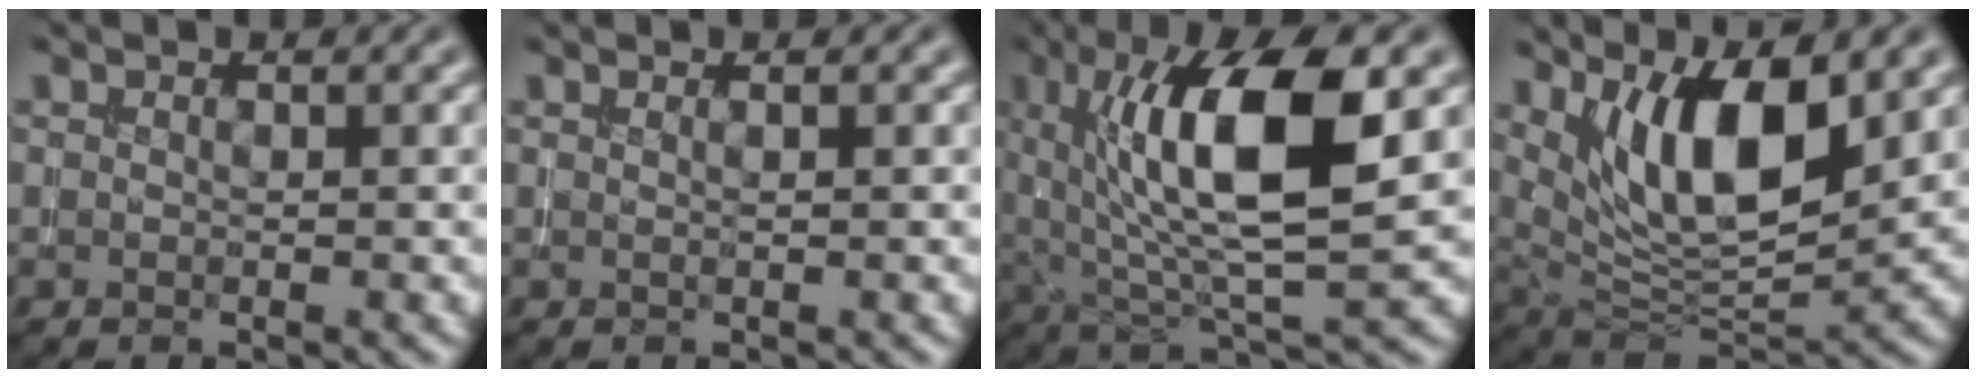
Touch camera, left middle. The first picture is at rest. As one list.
[{"total": 0.9, "force": [0.5, 0.3, 0.7], "torque": [-0.006, -0.006, -0.002]}, {"total": 11.7, "force": [2.9, 3.5, 10.8], "torque": [-0.177, 0.001, 0.053]}, {"total": 9.7, "force": [3.6, 3.6, 8.2], "torque": [-0.138, -0.020, 0.070]}]